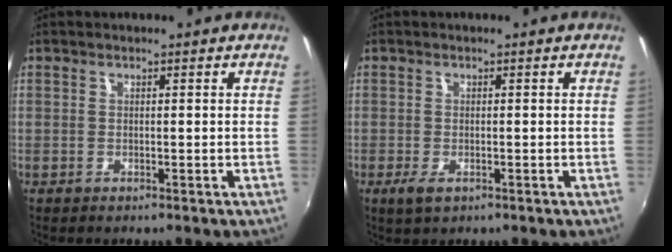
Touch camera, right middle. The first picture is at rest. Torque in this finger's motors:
{"motor_torque": [0.77, -0.58, 0.05, 0.07]}